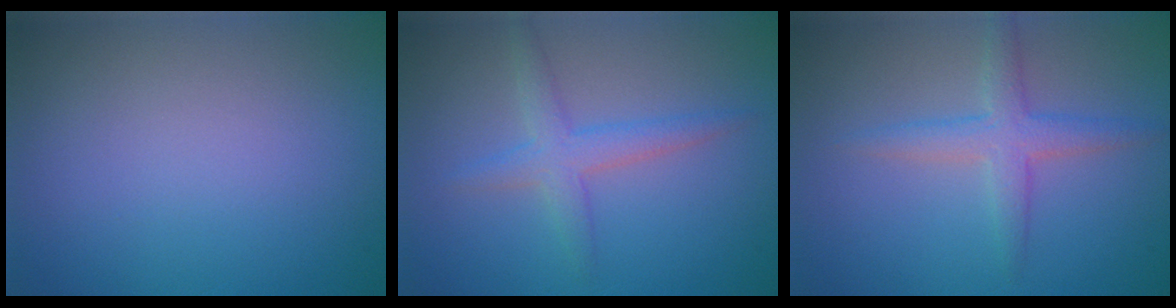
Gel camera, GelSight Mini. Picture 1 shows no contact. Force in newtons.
{"total": 2.5, "press": 2.5, "slide": 0.2}
{"total": 2.9, "press": 2.9, "slide": 0.1}